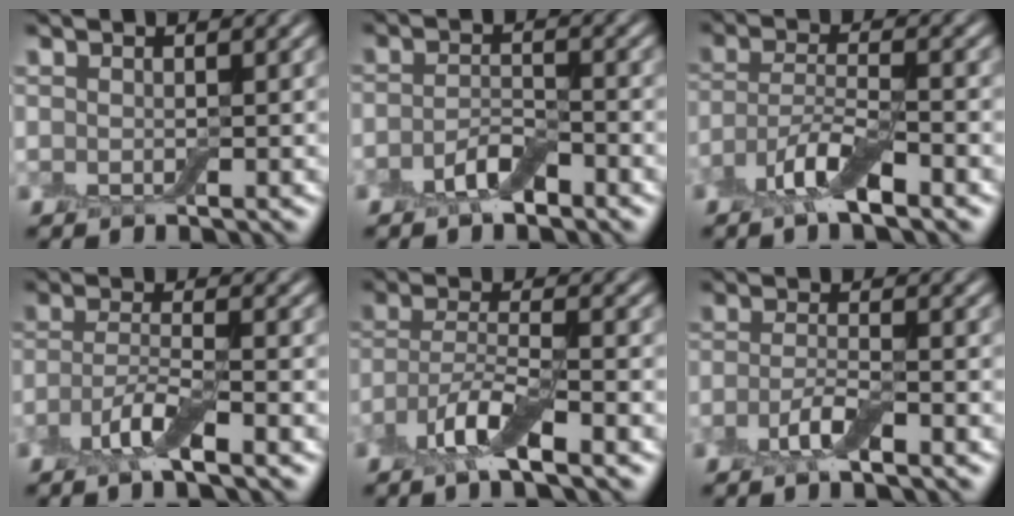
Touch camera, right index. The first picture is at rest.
{"total": 2.6, "force": [-1.7, 1.0, 1.7], "torque": [-0.034, 0.006, -0.035]}
{"total": 4.3, "force": [-2.7, 1.1, 3.2], "torque": [-0.064, 0.001, -0.061]}
{"total": 3.4, "force": [-1.9, 0.7, 2.8], "torque": [-0.059, -0.002, -0.047]}
{"total": 4.5, "force": [-2.7, 1.0, 3.5], "torque": [-0.070, -0.001, -0.061]}
{"total": 2.7, "force": [-1.5, 0.7, 2.2], "torque": [-0.046, 0.002, -0.037]}